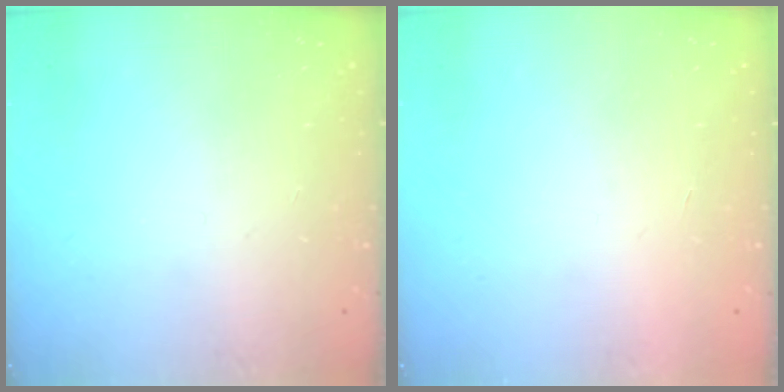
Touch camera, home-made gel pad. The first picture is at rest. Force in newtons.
{"total": 1.7, "press": 1.7, "slide": 0.1}